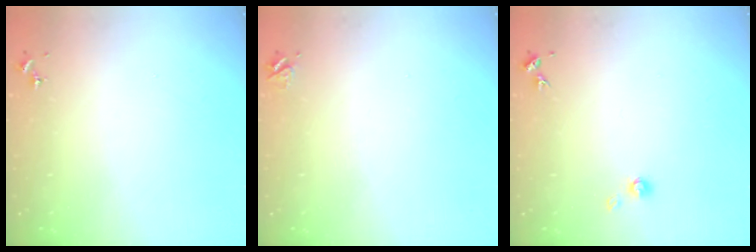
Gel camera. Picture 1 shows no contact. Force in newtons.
{"total": 3.7, "press": 3.6, "slide": 0.5}
{"total": 4.0, "press": 4.0, "slide": 0.3}